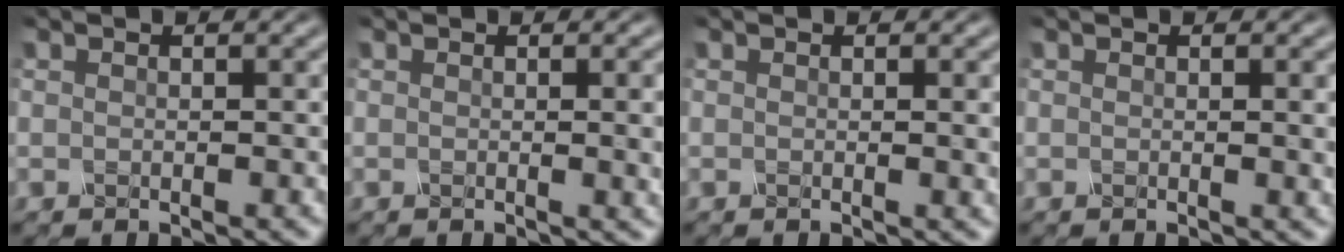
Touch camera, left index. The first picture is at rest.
{"total": 4.3, "force": [0.3, 1.6, 4.0], "torque": [-0.027, 0.006, 0.004]}
{"total": 2.5, "force": [0.3, 0.9, 2.3], "torque": [-0.017, 0.001, 0.002]}
{"total": 2.6, "force": [0.3, 0.9, 2.4], "torque": [-0.019, 0.002, 0.002]}